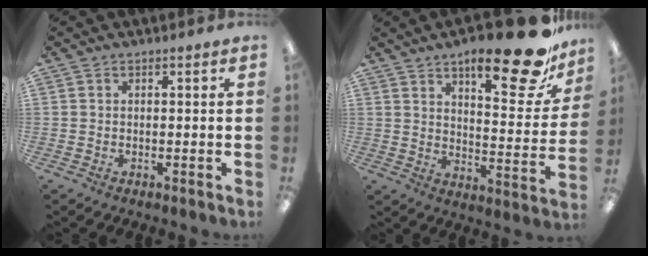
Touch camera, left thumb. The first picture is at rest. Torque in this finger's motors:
{"motor_torque": [0.25, 0.27, 1.47, -1.29, 0.19]}